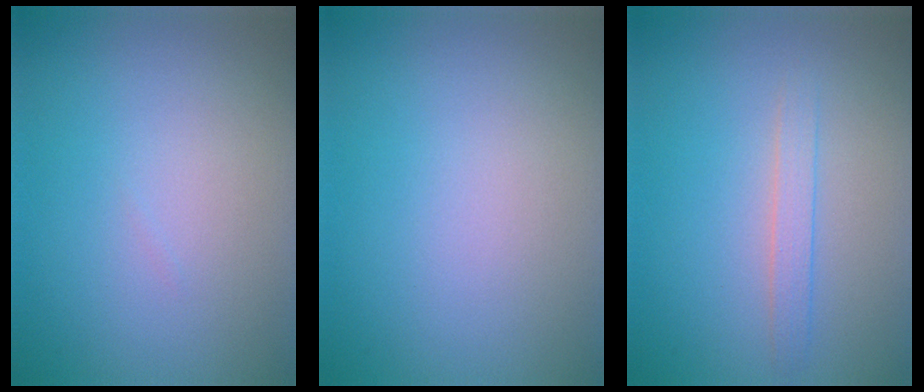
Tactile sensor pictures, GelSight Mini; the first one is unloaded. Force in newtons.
{"total": 0.0}
{"total": 1.5, "press": 1.4, "slide": 0.1}